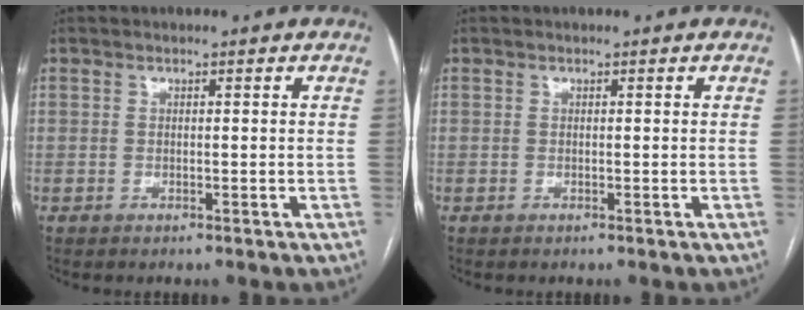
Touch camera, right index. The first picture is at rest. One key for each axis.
{"total": 0.0}